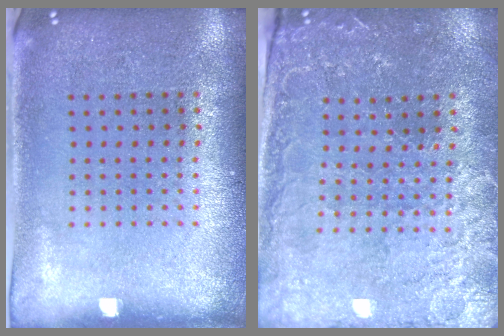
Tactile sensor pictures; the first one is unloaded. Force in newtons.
{"total": 1.2, "press": 1.2, "slide": 0.4}